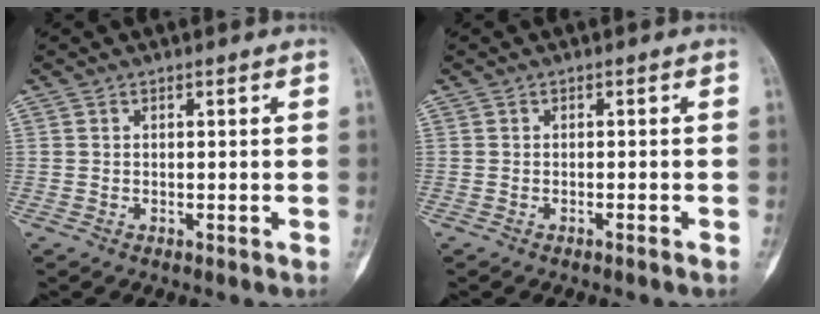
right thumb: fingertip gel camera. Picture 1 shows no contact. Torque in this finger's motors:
{"motor_torque": [-0.29, 0.04, -0.11, 0.11, 0.00]}